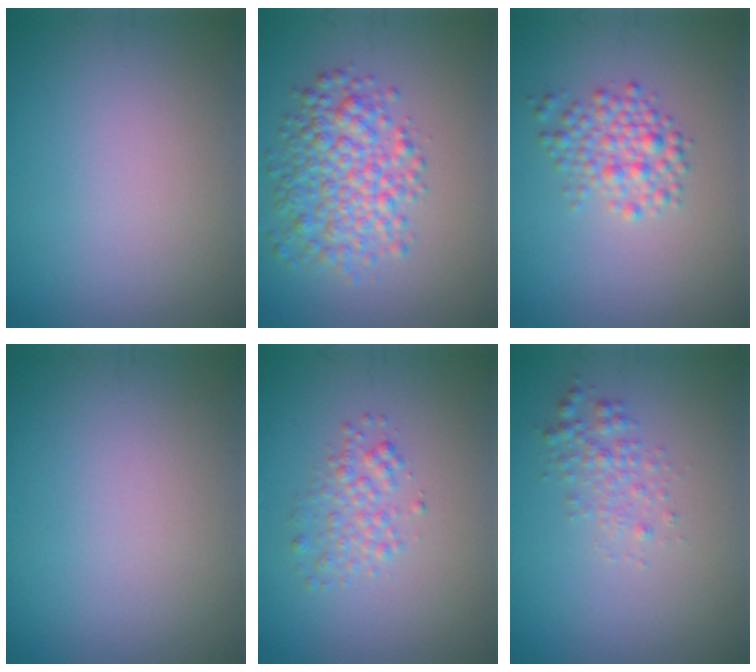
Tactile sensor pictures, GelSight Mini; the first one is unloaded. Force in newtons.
{"total": 5.1, "press": 5.1, "slide": 0.1}
{"total": 2.8, "press": 2.8, "slide": 0.1}
{"total": 0.0}
{"total": 2.0, "press": 2.0, "slide": 0.1}
{"total": 1.8, "press": 1.8, "slide": 0.0}